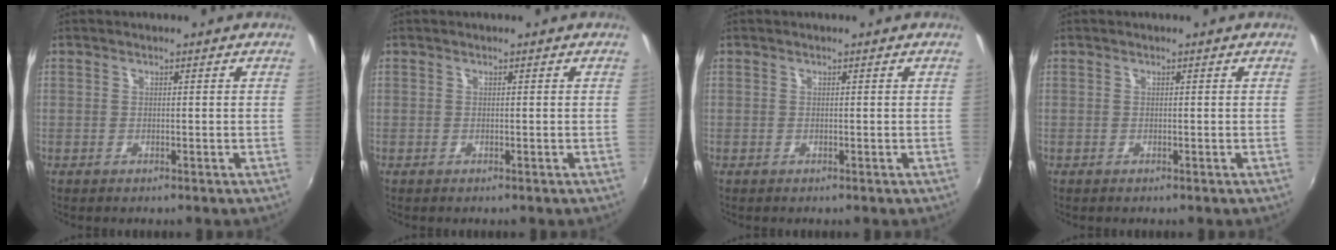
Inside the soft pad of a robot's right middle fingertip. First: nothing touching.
{"total": 0.0}
{"total": 0.0}
{"total": 0.0}